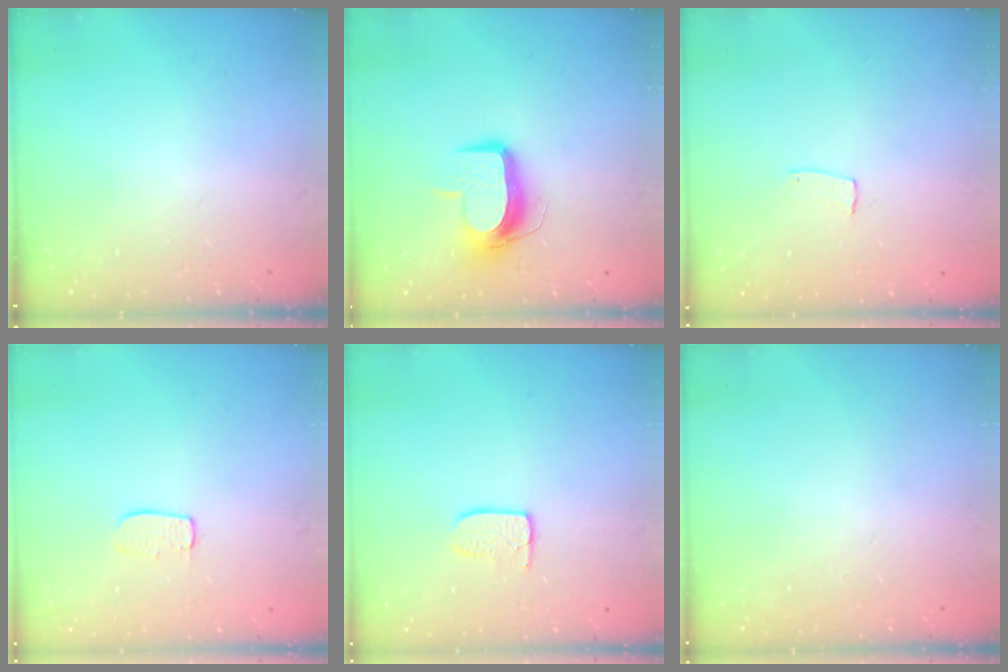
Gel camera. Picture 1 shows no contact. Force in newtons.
{"total": 11.1, "press": 11.0, "slide": 1.0}
{"total": 4.3, "press": 4.3, "slide": 0.2}
{"total": 5.2, "press": 5.2, "slide": 0.3}
{"total": 5.9, "press": 5.9, "slide": 0.4}
{"total": 0.0}